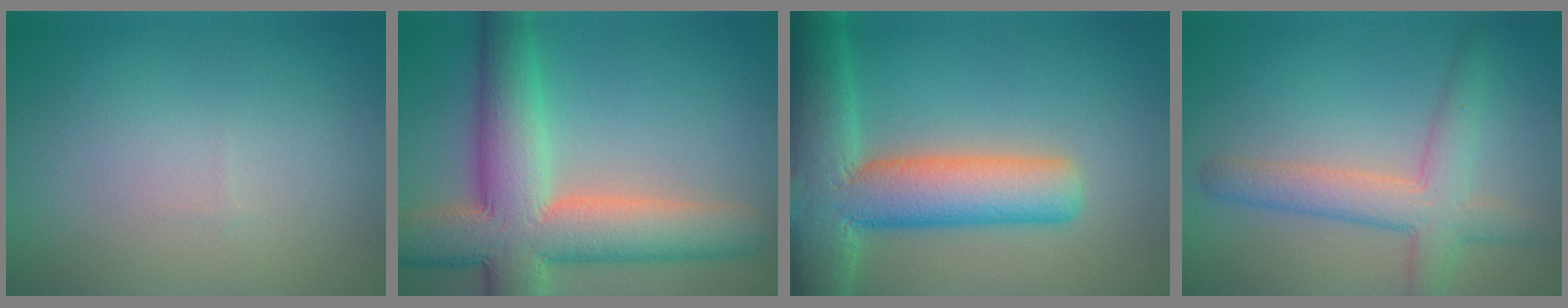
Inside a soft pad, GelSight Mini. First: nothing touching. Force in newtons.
{"total": 10.9, "press": 10.9, "slide": 0.7}
{"total": 11.0, "press": 10.9, "slide": 0.7}
{"total": 4.7, "press": 4.7, "slide": 0.2}